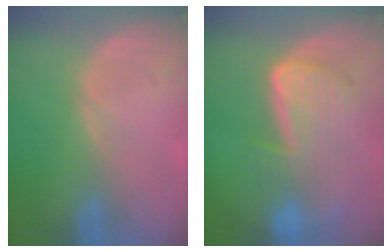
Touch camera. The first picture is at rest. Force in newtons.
{"total": 9.2, "press": 8.0, "slide": 4.5}